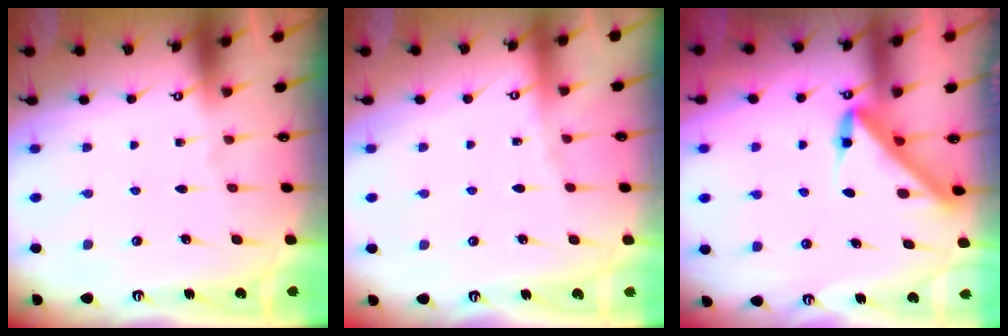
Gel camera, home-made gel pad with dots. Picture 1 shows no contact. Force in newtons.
{"total": 2.2, "press": 2.1, "slide": 0.5}
{"total": 4.2, "press": 4.2, "slide": 0.2}